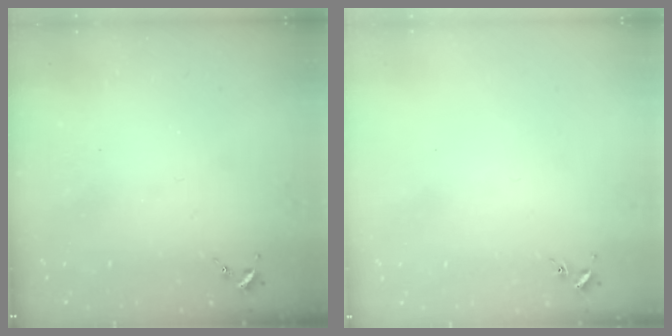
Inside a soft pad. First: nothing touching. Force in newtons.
{"total": 0.9, "press": 0.8, "slide": 0.2}